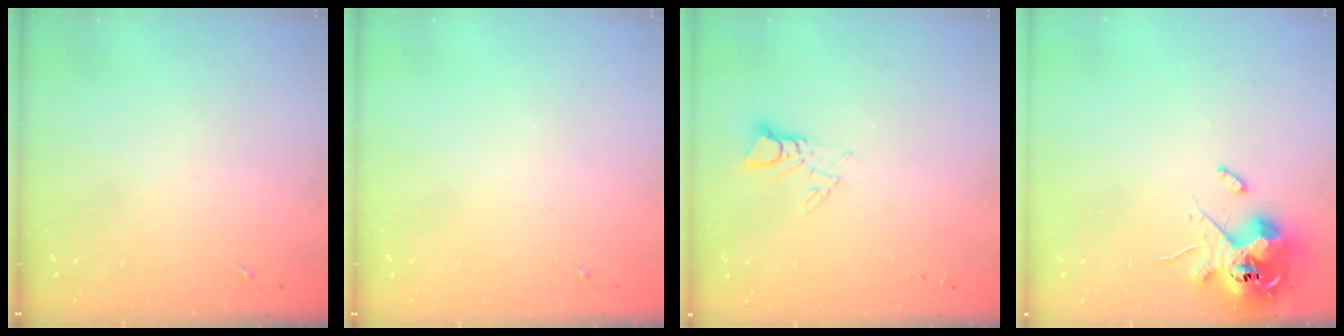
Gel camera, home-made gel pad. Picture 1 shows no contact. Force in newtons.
{"total": 0.0}
{"total": 3.8, "press": 3.8, "slide": 0.2}
{"total": 12.8, "press": 12.6, "slide": 2.2}